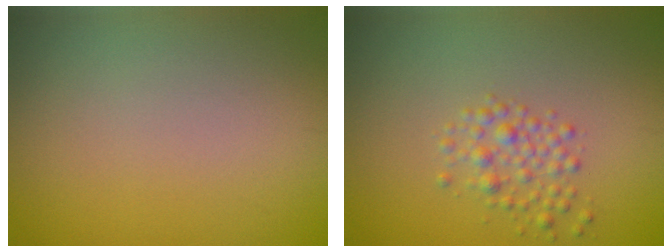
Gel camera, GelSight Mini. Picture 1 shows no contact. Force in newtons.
{"total": 2.1, "press": 2.1, "slide": 0.1}